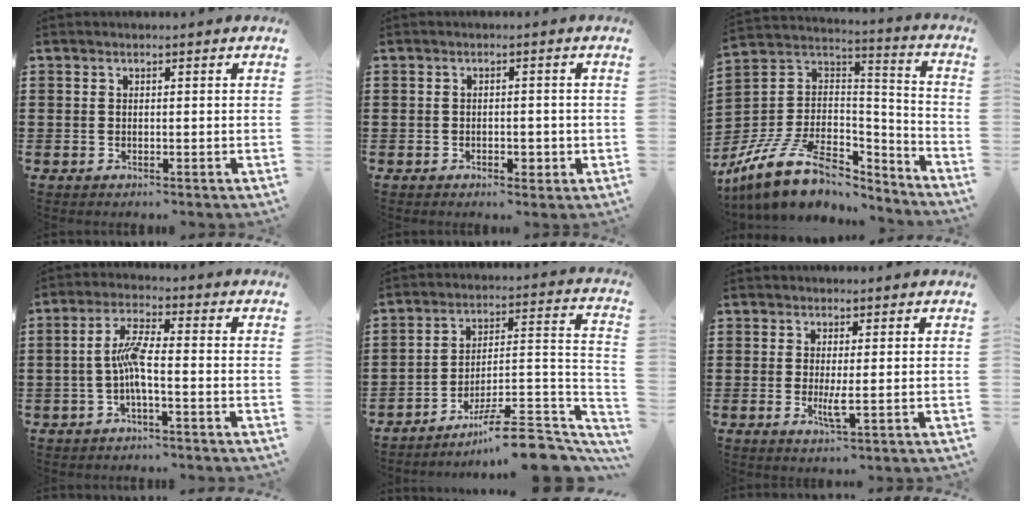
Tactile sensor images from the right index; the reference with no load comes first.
{"total": 1.7, "force": [-0.9, 1.1, 1.1], "torque": [-0.023, 0.002, -0.019]}
{"total": 13.0, "force": [-8.3, 6.2, 7.9], "torque": [-0.169, 0.021, -0.151]}
{"total": 5.6, "force": [-1.3, 0.9, 5.4], "torque": [-0.112, -0.002, -0.030]}
{"total": 10.0, "force": [-7.9, 1.4, 6.0], "torque": [-0.084, 0.017, -0.150]}
{"total": 2.5, "force": [-0.2, 0.2, 2.4], "torque": [-0.045, -0.004, -0.004]}